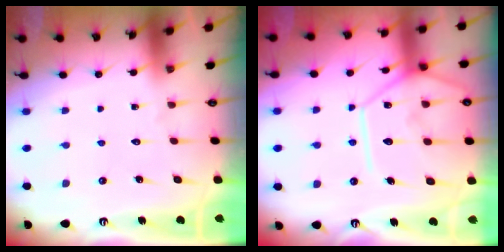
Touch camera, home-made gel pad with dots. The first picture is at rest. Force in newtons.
{"total": 16.4, "press": 16.3, "slide": 1.4}